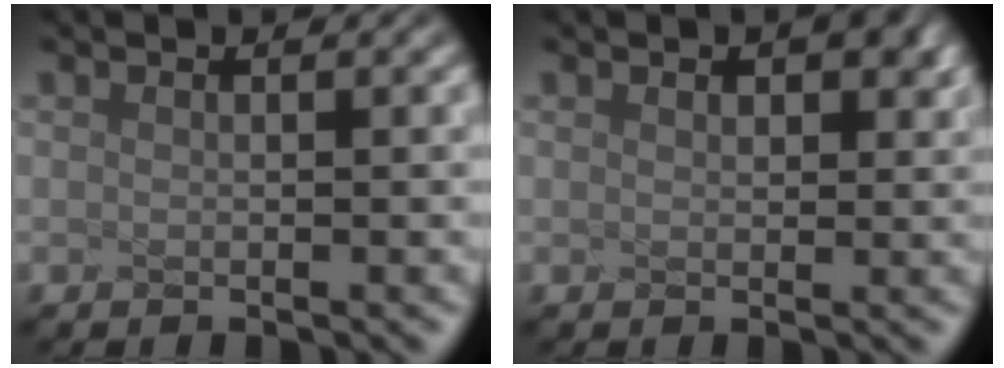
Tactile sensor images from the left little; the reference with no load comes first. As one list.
[{"total": 1.4, "force": [0.9, 0.5, 1.0], "torque": [-0.024, -0.001, 0.032]}]